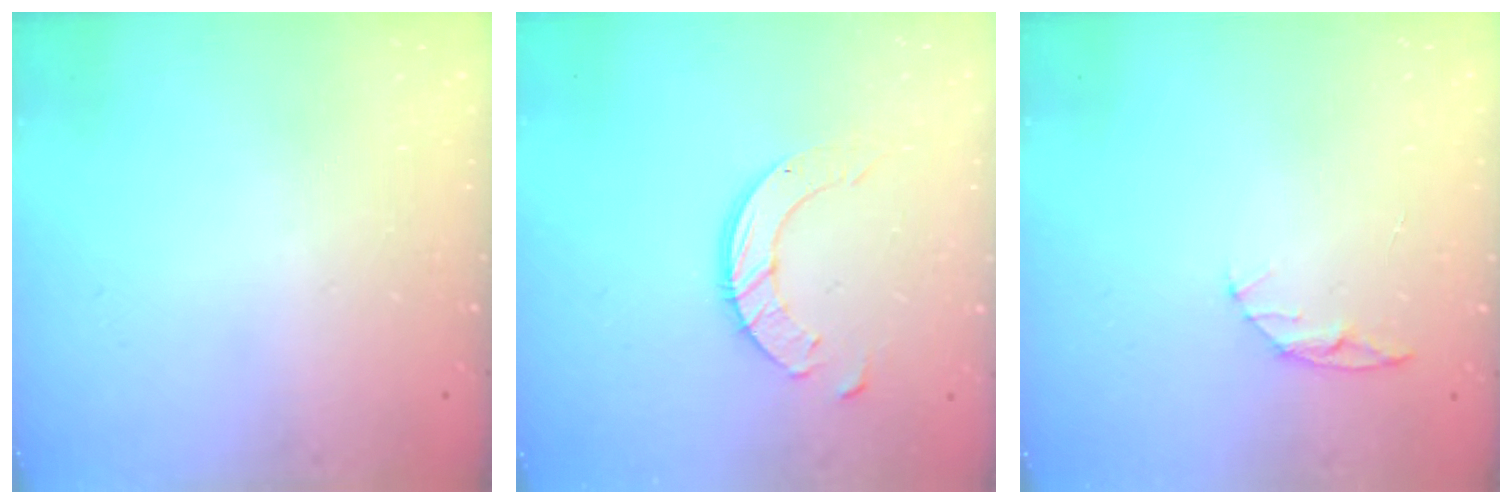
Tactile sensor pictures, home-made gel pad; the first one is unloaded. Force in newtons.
{"total": 9.7, "press": 9.6, "slide": 0.8}
{"total": 5.7, "press": 5.6, "slide": 0.7}